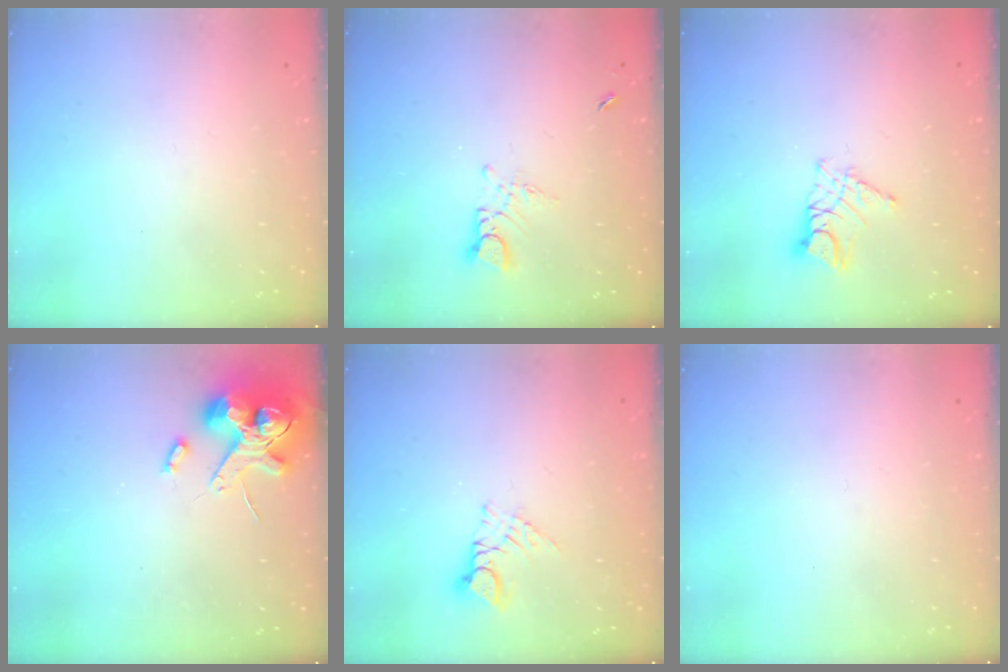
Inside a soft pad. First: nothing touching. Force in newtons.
{"total": 3.3, "press": 3.2, "slide": 0.4}
{"total": 8.9, "press": 8.9, "slide": 0.8}
{"total": 12.3, "press": 12.1, "slide": 2.1}
{"total": 6.5, "press": 6.5, "slide": 0.6}
{"total": 0.0}